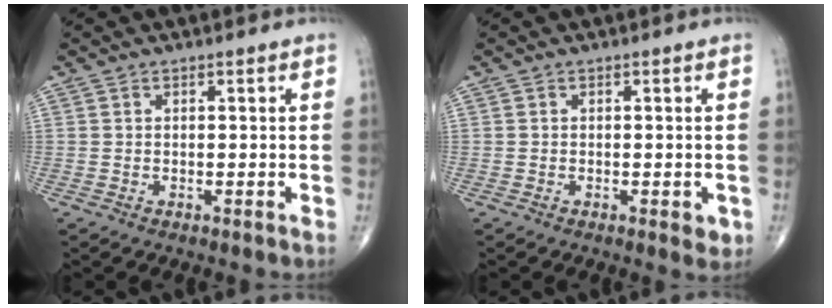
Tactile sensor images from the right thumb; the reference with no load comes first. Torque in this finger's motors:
{"motor_torque": [-0.09, -0.03, 0.06, 0.08, 0.09]}